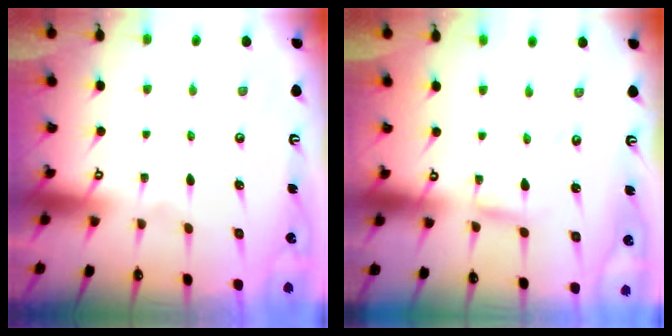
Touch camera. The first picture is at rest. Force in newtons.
{"total": 2.6, "press": 2.6, "slide": 0.1}